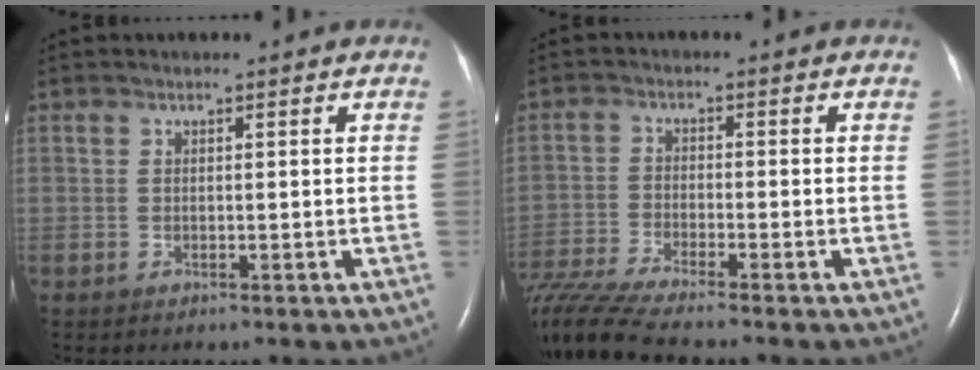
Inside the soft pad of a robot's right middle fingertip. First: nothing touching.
{"total": 10.1, "force": [-9.0, -1.2, 4.4], "torque": [-0.089, -0.019, -0.164]}